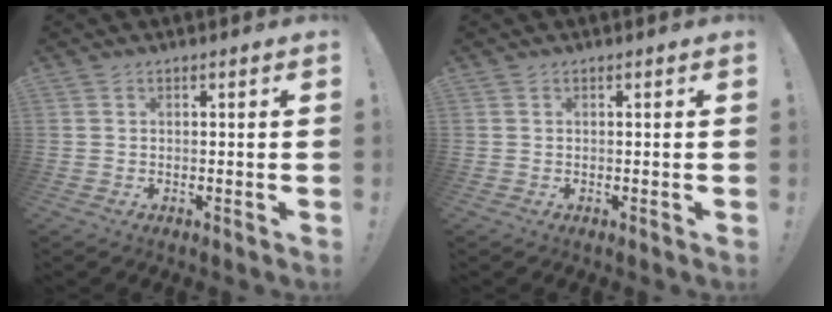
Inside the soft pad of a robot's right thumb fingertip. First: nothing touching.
{"total": 0.0}